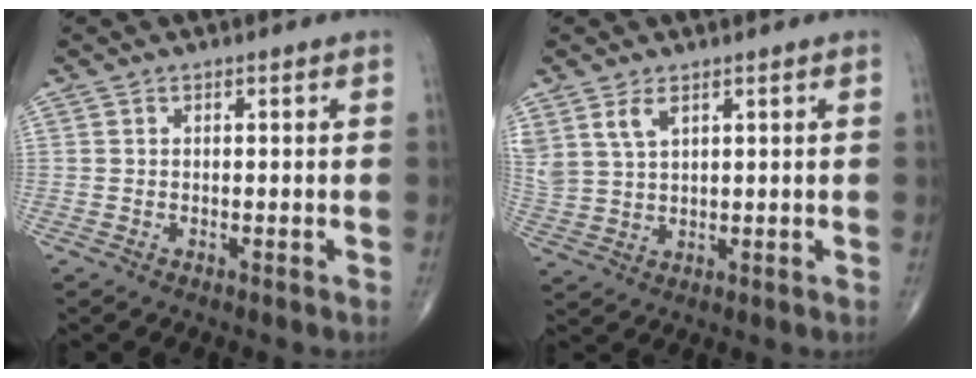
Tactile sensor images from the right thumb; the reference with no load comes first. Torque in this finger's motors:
{"motor_torque": [-0.05, -0.36, 0.51, 0.48, 0.01]}